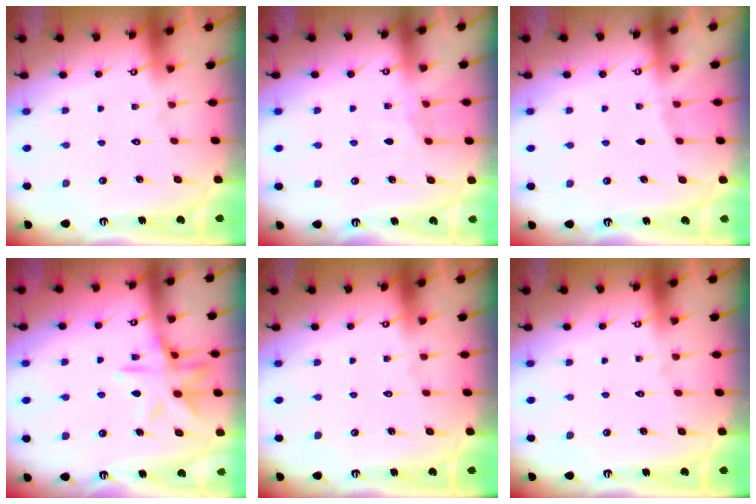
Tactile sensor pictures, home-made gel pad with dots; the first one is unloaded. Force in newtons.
{"total": 4.4, "press": 4.4, "slide": 0.5}
{"total": 3.5, "press": 2.8, "slide": 2.2}
{"total": 13.0, "press": 13.0, "slide": 1.0}
{"total": 0.0}
{"total": 0.0}